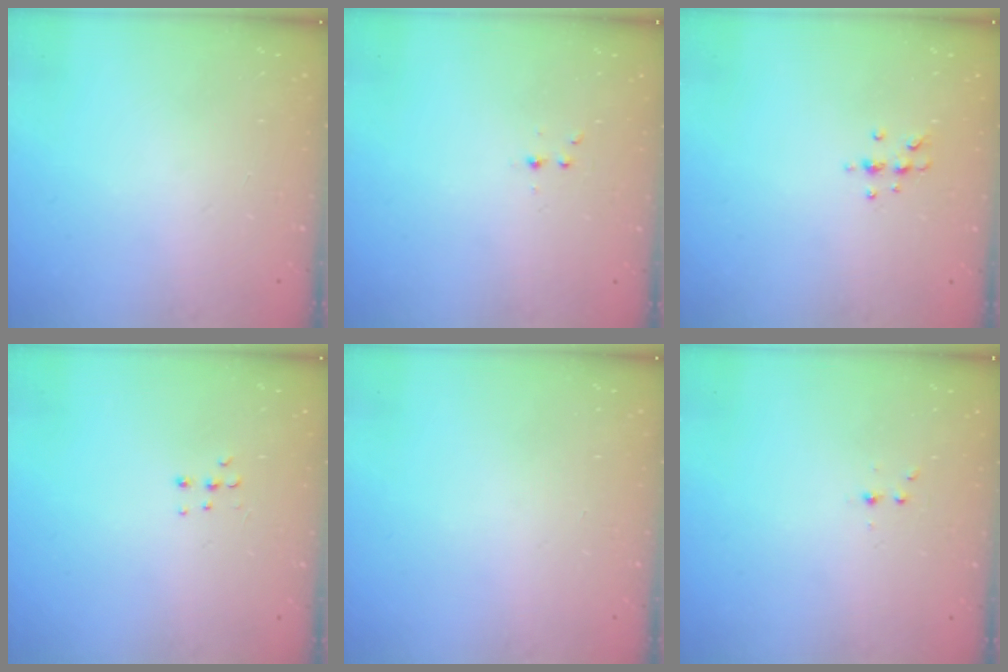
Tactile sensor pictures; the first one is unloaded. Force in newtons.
{"total": 2.8, "press": 2.4, "slide": 1.5}
{"total": 5.7, "press": 5.5, "slide": 1.3}
{"total": 4.2, "press": 4.1, "slide": 0.9}
{"total": 0.0}
{"total": 2.8, "press": 2.4, "slide": 1.5}